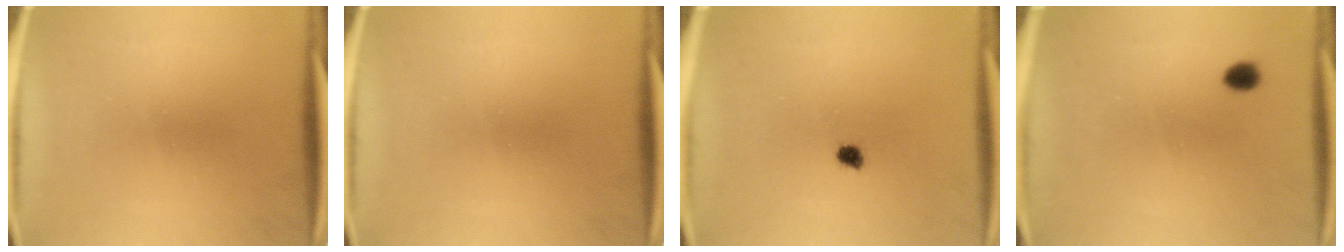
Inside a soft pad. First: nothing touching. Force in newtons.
{"total": 0.0}
{"total": 1.8}
{"total": 2.1}